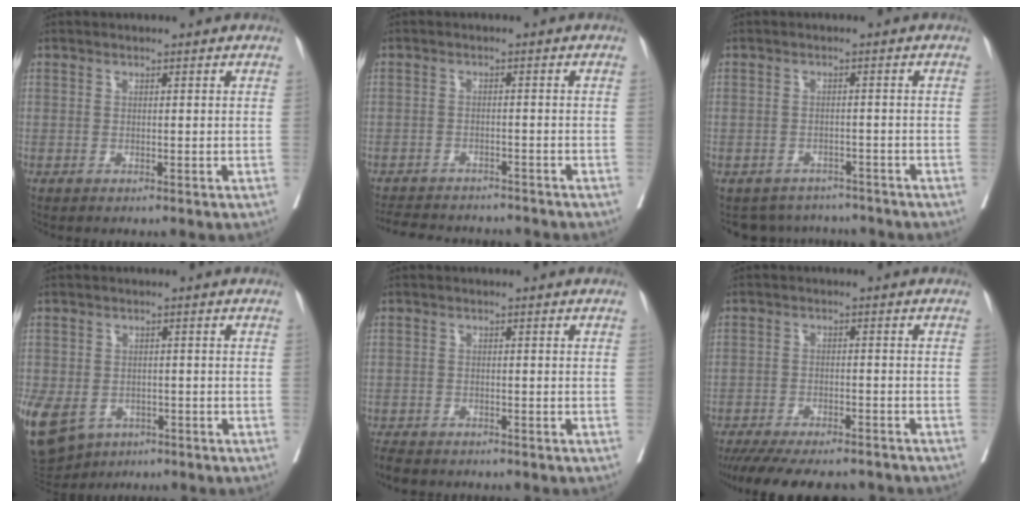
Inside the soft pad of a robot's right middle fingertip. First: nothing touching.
{"total": 11.1, "force": [-10.3, 2.7, 3.3], "torque": [-0.063, 0.000, -0.138]}
{"total": 5.9, "force": [-5.5, 2.0, -0.4], "torque": [0.012, 0.015, -0.070]}
{"total": 20.7, "force": [-8.9, 16.0, 9.6], "torque": [-0.318, -0.026, -0.127]}
{"total": 4.3, "force": [-3.7, 1.4, 1.5], "torque": [-0.026, -0.008, -0.058]}
{"total": 16.0, "force": [-13.9, 4.1, 6.7], "torque": [-0.146, -0.020, -0.192]}